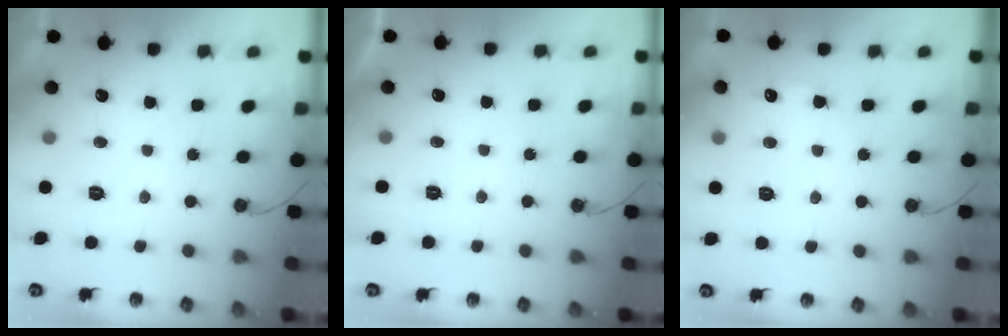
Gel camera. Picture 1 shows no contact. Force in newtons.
{"total": 0.0}
{"total": 3.9, "press": 3.9, "slide": 0.5}